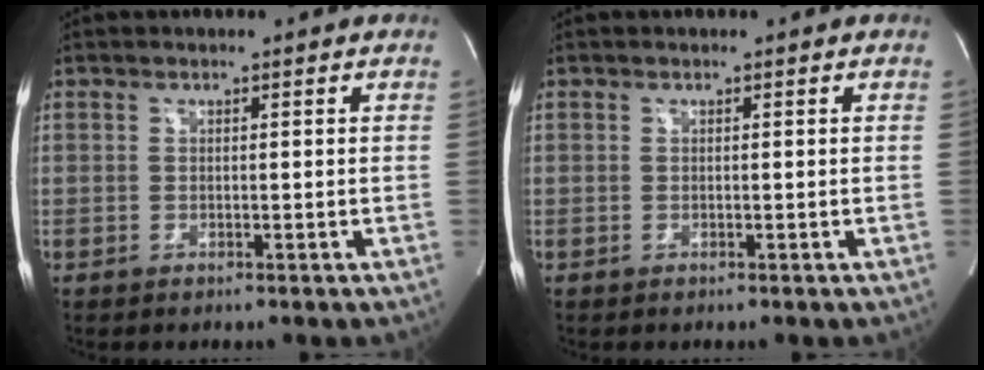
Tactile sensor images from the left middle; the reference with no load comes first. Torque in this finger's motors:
{"motor_torque": [0.17, -0.17, 0.09, 0.00]}